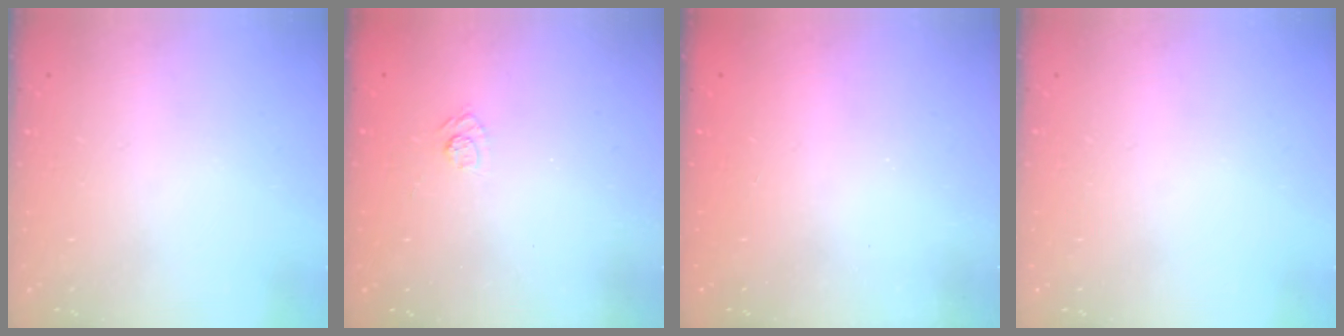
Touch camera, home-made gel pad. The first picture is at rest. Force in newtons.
{"total": 3.9, "press": 3.6, "slide": 1.4}
{"total": 2.6, "press": 2.4, "slide": 0.8}
{"total": 0.0}